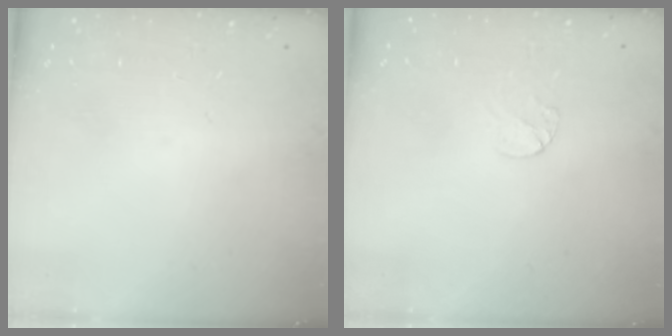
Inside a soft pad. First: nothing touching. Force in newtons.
{"total": 4.0, "press": 4.0, "slide": 0.4}